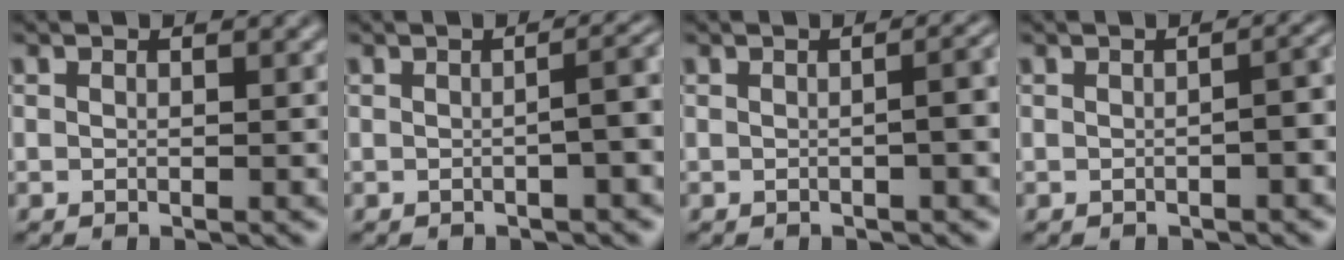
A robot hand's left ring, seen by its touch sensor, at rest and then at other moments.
{"total": 3.1, "force": [-0.2, 1.0, 3.0], "torque": [-0.025, 0.017, -0.006]}
{"total": 2.8, "force": [-0.1, 1.1, 2.6], "torque": [-0.014, 0.010, 0.000]}
{"total": 2.3, "force": [-0.4, 0.8, 2.1], "torque": [-0.018, 0.009, -0.001]}